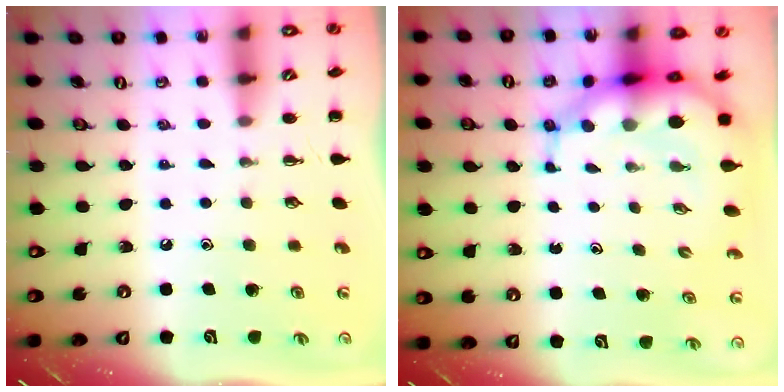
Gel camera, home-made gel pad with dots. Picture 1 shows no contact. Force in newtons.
{"total": 9.5, "press": 9.2, "slide": 2.4}